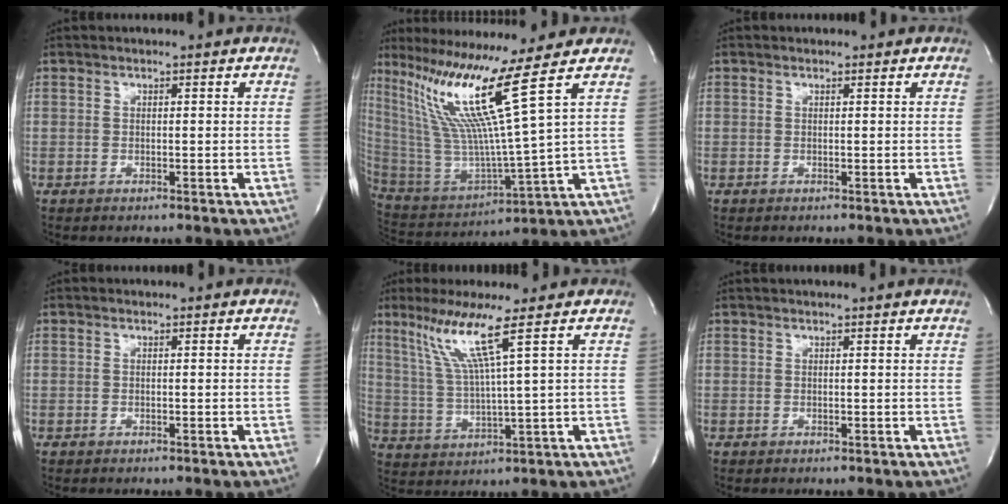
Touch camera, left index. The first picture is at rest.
{"total": 16.1, "force": [9.5, -3.8, 12.5], "torque": [-0.238, -0.029, 0.179]}
{"total": 0.0}
{"total": 0.0}
{"total": 8.0, "force": [4.4, -2.0, 6.4], "torque": [-0.130, -0.006, 0.094]}
{"total": 2.5, "force": [2.2, -0.8, 1.0], "torque": [-0.019, 0.008, 0.031]}